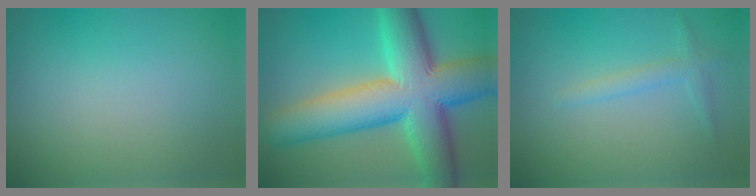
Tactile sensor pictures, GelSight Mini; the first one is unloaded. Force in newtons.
{"total": 13.7, "press": 13.7, "slide": 0.5}
{"total": 1.6, "press": 1.6, "slide": 0.1}